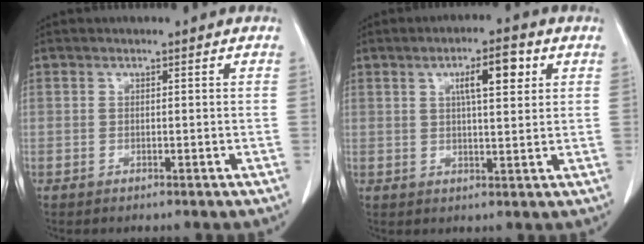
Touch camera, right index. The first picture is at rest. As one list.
[{"total": 6.4, "force": [2.5, 1.3, 5.8], "torque": [-0.095, 0.009, 0.038]}]